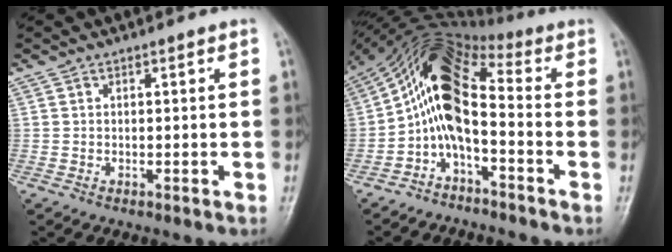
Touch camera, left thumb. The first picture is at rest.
{"total": 11.6, "force": [-2.0, 5.6, 10.0], "torque": [-0.182, 0.080, -0.053]}